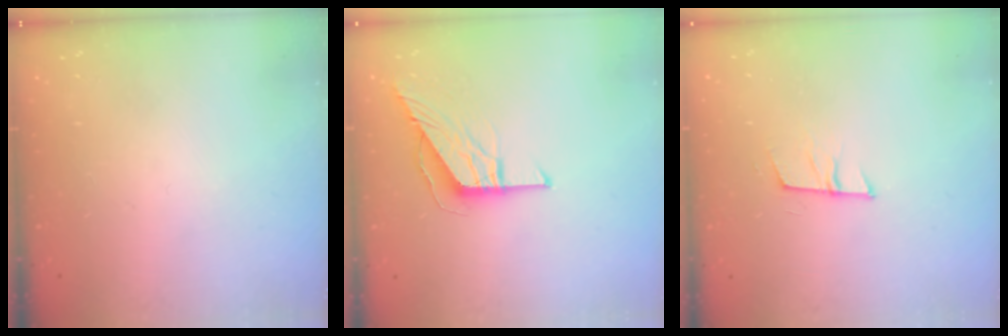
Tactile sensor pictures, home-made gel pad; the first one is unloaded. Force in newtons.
{"total": 9.4, "press": 9.4, "slide": 0.9}
{"total": 7.9, "press": 7.3, "slide": 3.0}